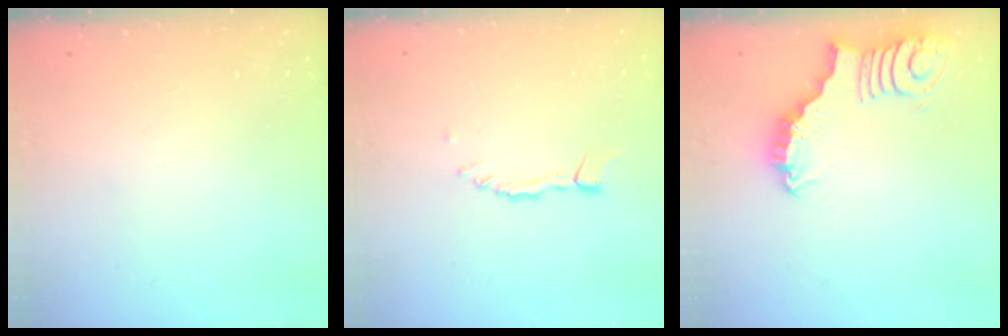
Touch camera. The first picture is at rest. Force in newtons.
{"total": 1.3, "press": 1.3, "slide": 0.1}
{"total": 3.0, "press": 3.0, "slide": 0.3}